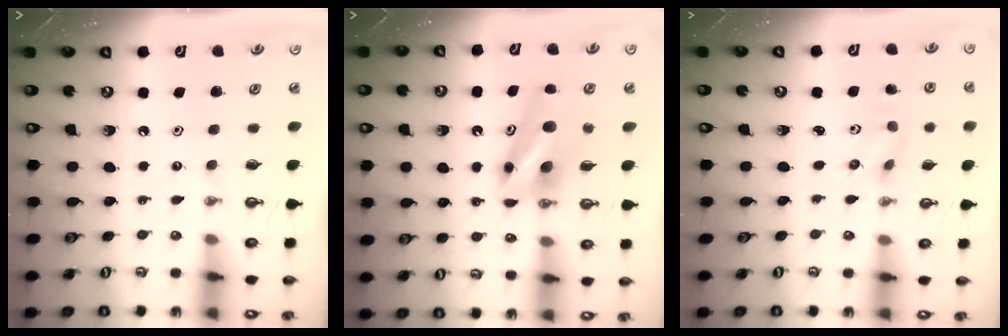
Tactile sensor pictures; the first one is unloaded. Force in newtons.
{"total": 7.1, "press": 6.6, "slide": 2.5}
{"total": 2.3, "press": 2.0, "slide": 1.1}